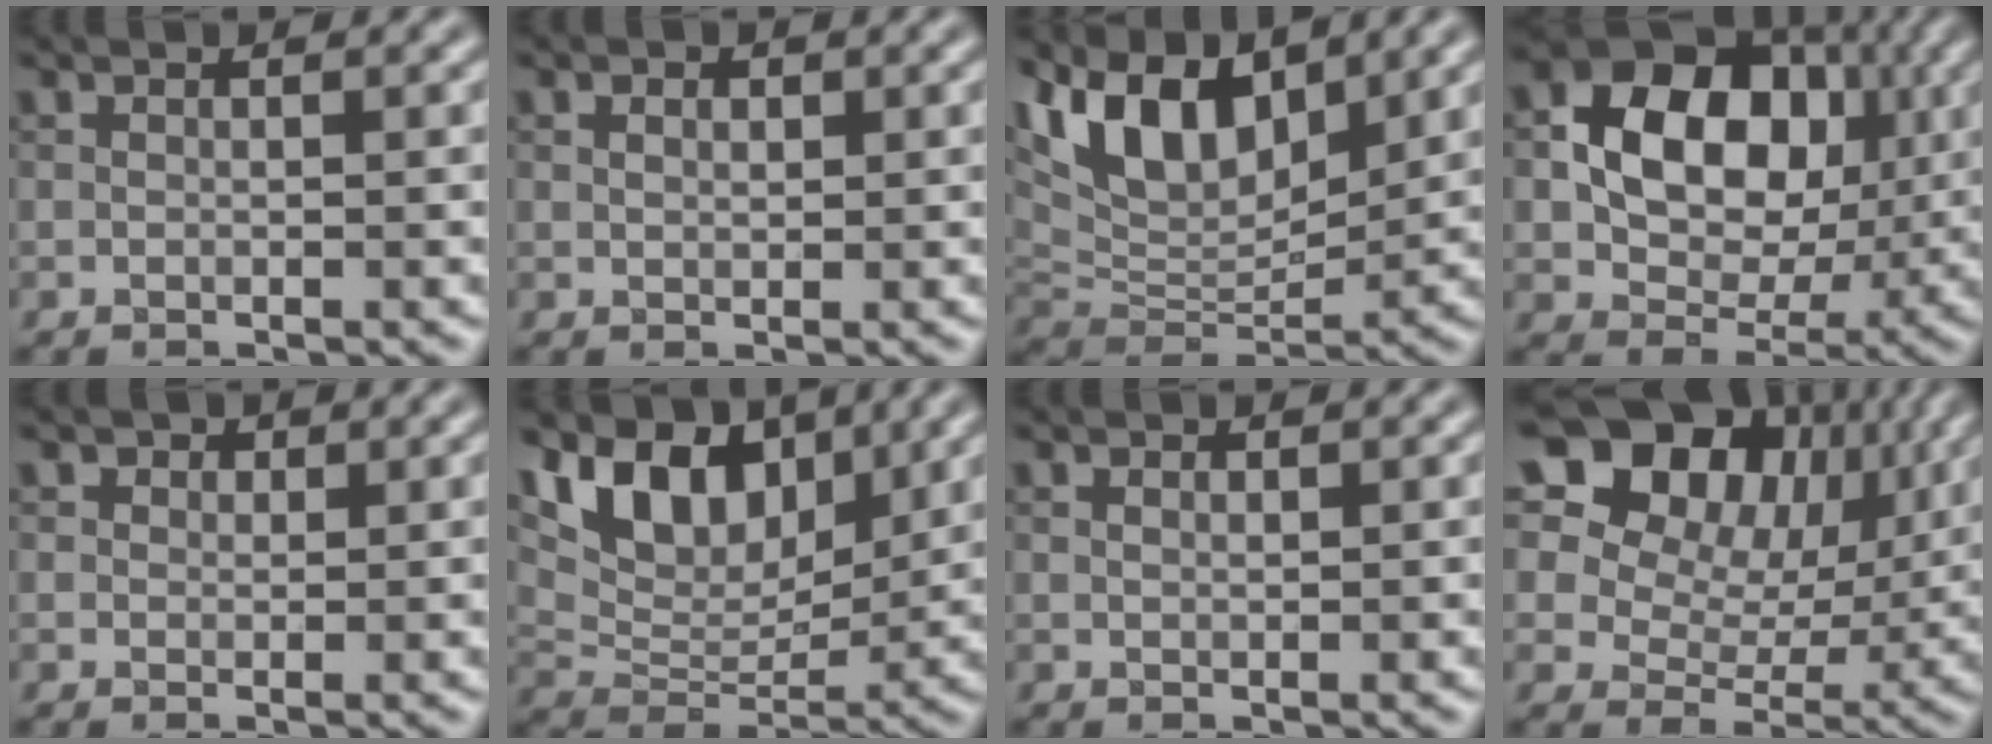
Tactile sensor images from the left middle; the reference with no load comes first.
{"total": 0.9, "force": [0.4, 0.7, 0.5], "torque": [-0.008, -0.002, 0.007]}
{"total": 9.6, "force": [5.6, 4.4, 6.4], "torque": [-0.129, 0.009, 0.101]}
{"total": 11.1, "force": [1.6, 8.2, 7.2], "torque": [-0.112, 0.013, 0.012]}
{"total": 1.5, "force": [0.9, 1.1, 0.5], "torque": [-0.005, -0.002, 0.003]}
{"total": 7.6, "force": [4.0, 4.4, 4.7], "torque": [-0.079, -0.006, 0.068]}
{"total": 0.6, "force": [0.3, 0.4, 0.3], "torque": [-0.007, 0.000, 0.005]}
{"total": 16.1, "force": [7.9, 11.5, 8.1], "torque": [-0.195, 0.061, 0.143]}